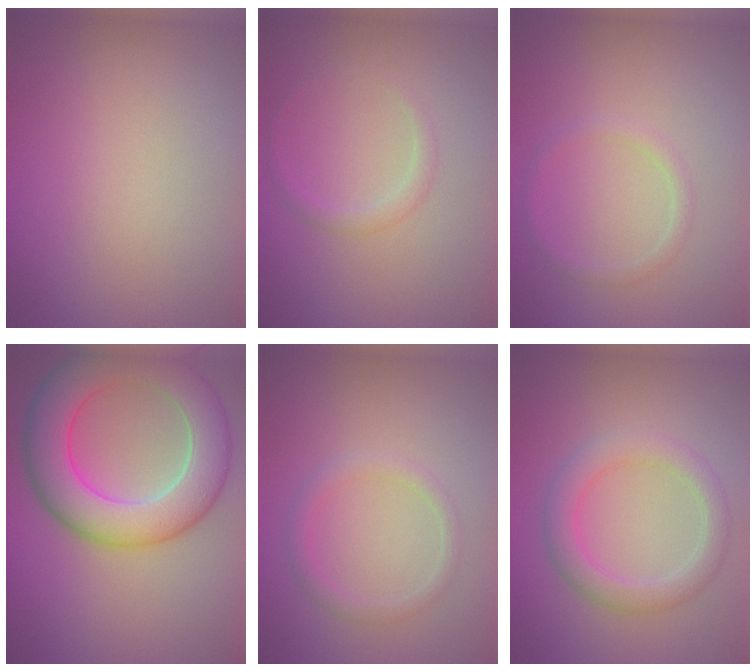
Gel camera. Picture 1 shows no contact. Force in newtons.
{"total": 1.2, "press": 1.2, "slide": 0.2}
{"total": 1.3, "press": 1.2, "slide": 0.0}
{"total": 9.3, "press": 9.3, "slide": 0.3}
{"total": 1.6, "press": 1.6, "slide": 0.0}
{"total": 3.5, "press": 3.5, "slide": 0.2}